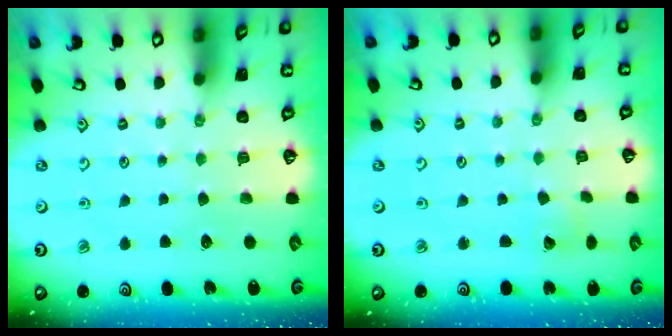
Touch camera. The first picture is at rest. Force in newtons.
{"total": 2.4, "press": 2.4, "slide": 0.2}